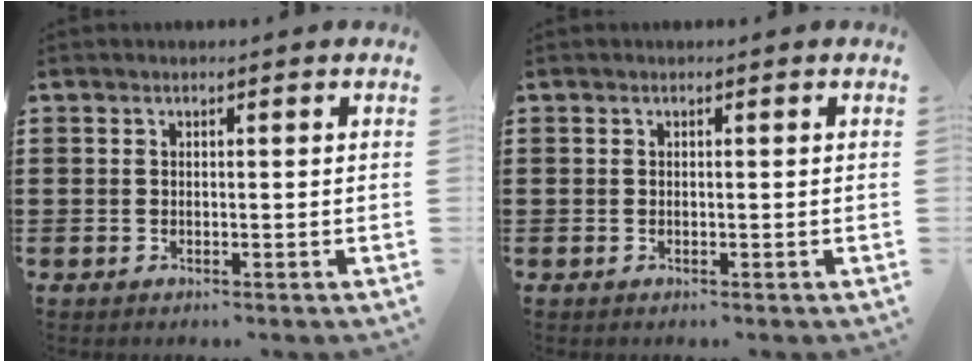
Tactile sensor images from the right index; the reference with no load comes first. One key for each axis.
{"total": 0.0}